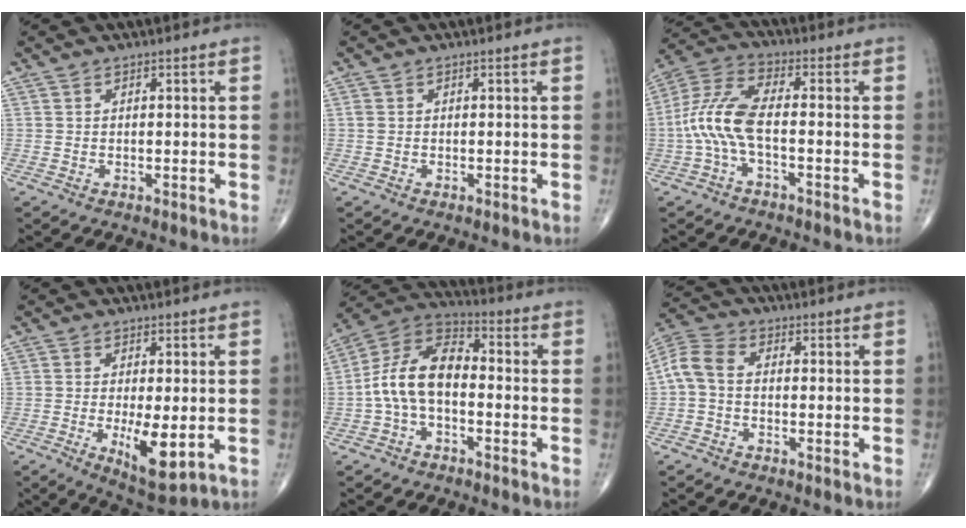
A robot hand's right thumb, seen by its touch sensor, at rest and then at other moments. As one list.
[{"total": 0.7, "force": [0.0, 0.6, 0.4], "torque": [-0.008, 0.001, 0.001]}, {"total": 9.9, "force": [-1.9, 3.7, 9.0], "torque": [-0.213, 0.034, -0.044]}, {"total": 8.2, "force": [-1.5, 2.7, 7.6], "torque": [-0.126, -0.025, -0.017]}, {"total": 11.5, "force": [-1.8, 6.4, 9.3], "torque": [-0.174, 0.041, -0.047]}, {"total": 6.1, "force": [-0.6, 3.9, 4.7], "torque": [-0.096, 0.018, -0.026]}]